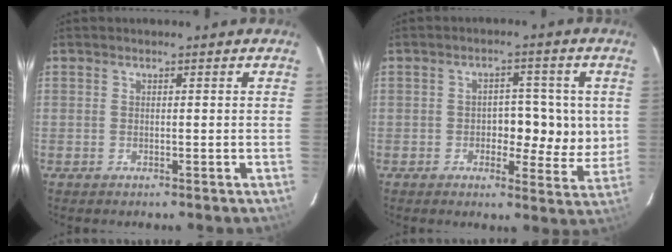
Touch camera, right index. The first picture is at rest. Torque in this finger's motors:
{"motor_torque": [0.06, 0.16, -0.02, 0.01]}